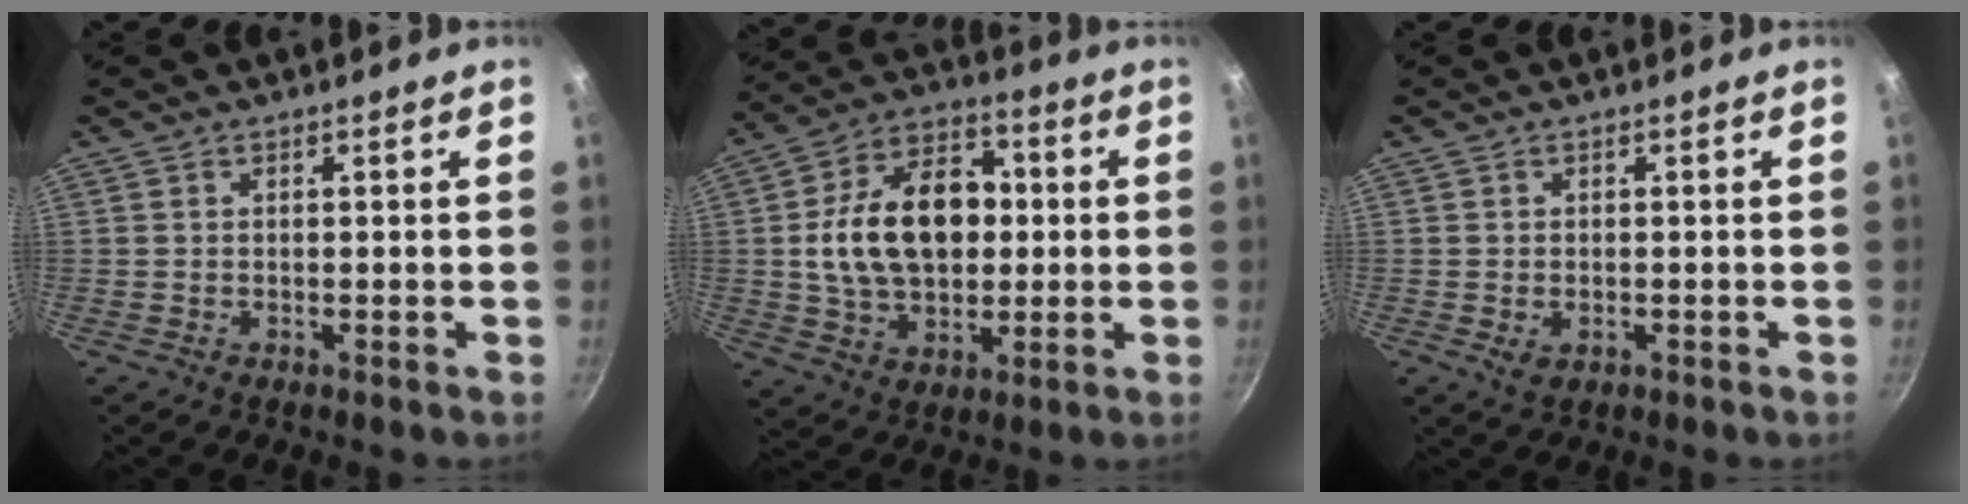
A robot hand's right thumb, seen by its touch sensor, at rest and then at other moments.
{"total": 19.3, "force": [1.1, 13.2, 14.0], "torque": [-0.205, 0.025, 0.015]}
{"total": 2.3, "force": [-0.6, 1.7, 1.5], "torque": [-0.023, -0.004, -0.006]}